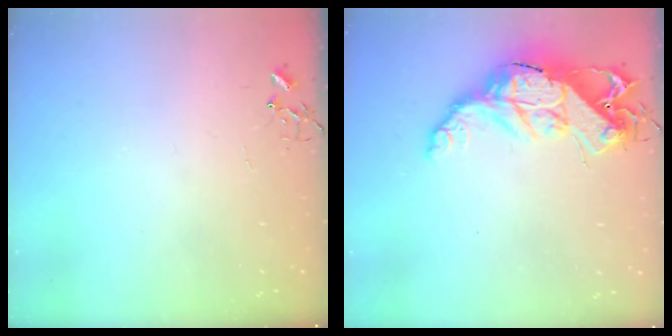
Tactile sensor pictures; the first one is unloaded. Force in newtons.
{"total": 19.1, "press": 19.1, "slide": 1.2}